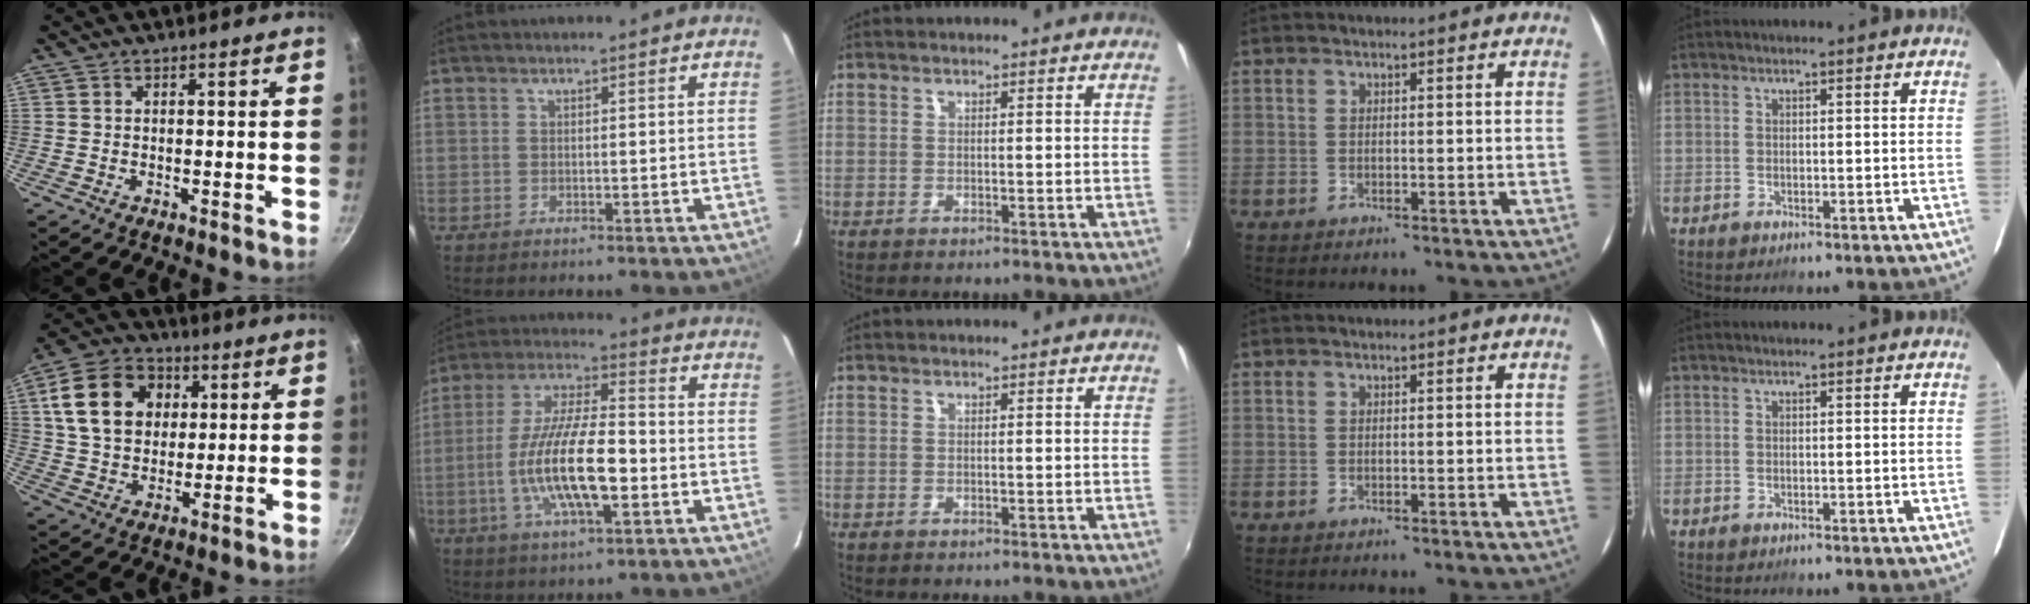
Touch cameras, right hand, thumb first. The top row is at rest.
{"thumb": {"total": 16.4, "force": [4.5, 12.4, 9.8], "torque": [-0.153, 0.005, 0.071]}, "index": {"total": 15.8, "force": [-3.8, 4.3, 14.7], "torque": [-0.289, -0.005, -0.070]}}